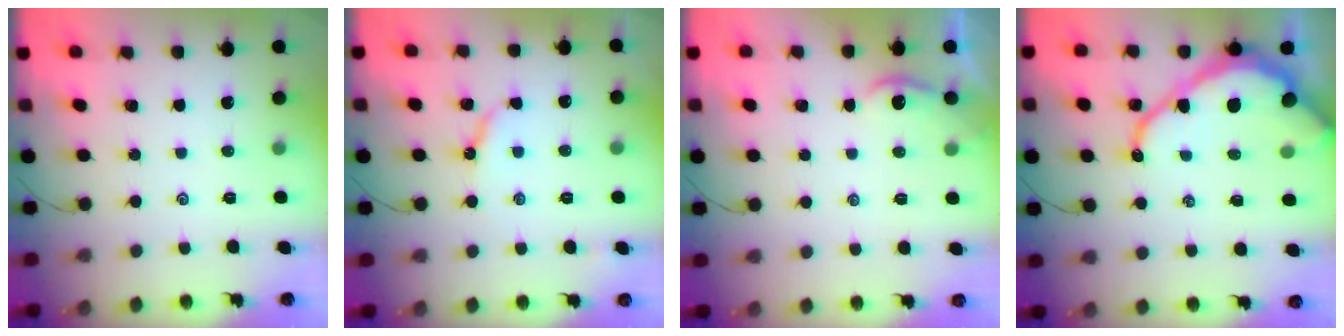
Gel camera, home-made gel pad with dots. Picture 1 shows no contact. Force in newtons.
{"total": 4.5, "press": 4.5, "slide": 0.3}
{"total": 2.0, "press": 2.0, "slide": 0.1}
{"total": 13.5, "press": 13.4, "slide": 1.7}